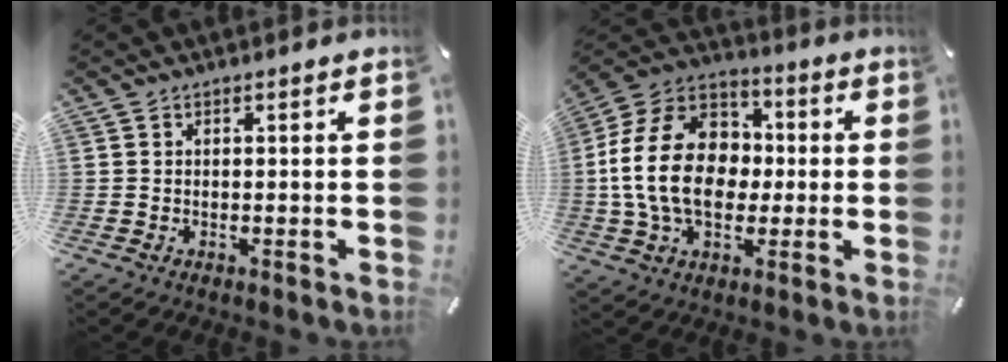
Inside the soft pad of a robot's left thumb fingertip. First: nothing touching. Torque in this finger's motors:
{"motor_torque": [0.83, 0.90, 1.89, -0.88, 0.80]}